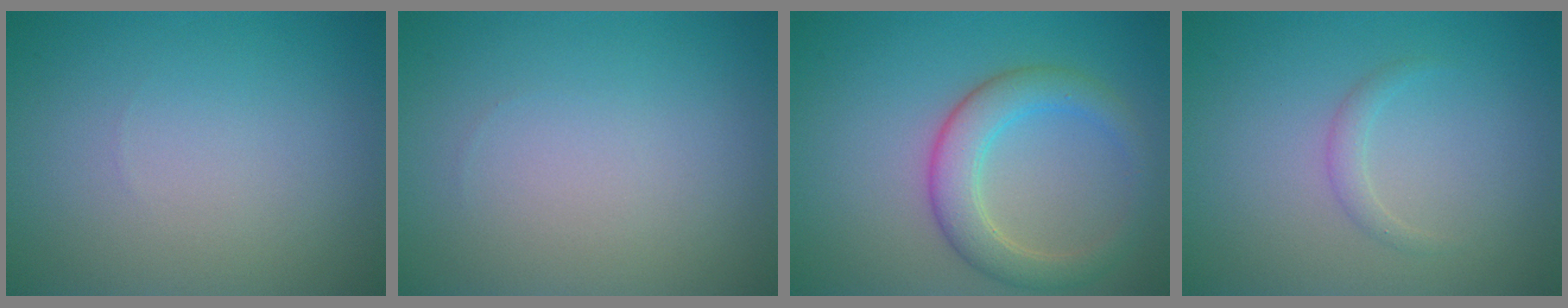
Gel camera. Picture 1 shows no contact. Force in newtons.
{"total": 0.0}
{"total": 4.3, "press": 4.3, "slide": 0.2}
{"total": 1.1, "press": 1.1, "slide": 0.1}